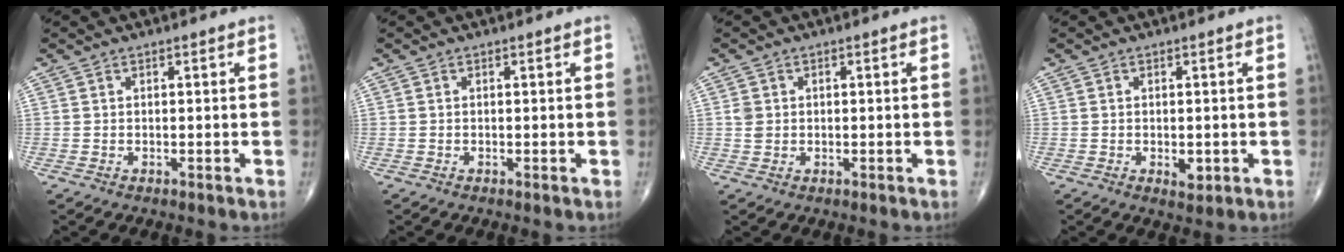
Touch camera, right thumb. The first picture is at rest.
{"total": 0.0}
{"total": 1.9, "force": [0.2, 1.7, 0.9], "torque": [-0.011, 0.003, 0.007]}
{"total": 2.5, "force": [-0.5, 1.3, 2.0], "torque": [-0.020, -0.004, -0.005]}